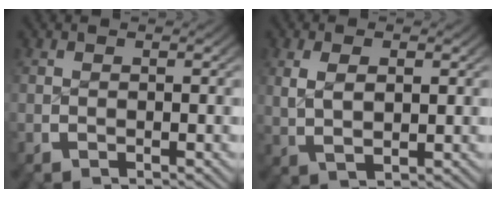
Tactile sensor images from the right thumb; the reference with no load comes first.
{"total": 3.0, "force": [1.0, 1.5, 2.4], "torque": [-0.047, -0.005, 0.030]}